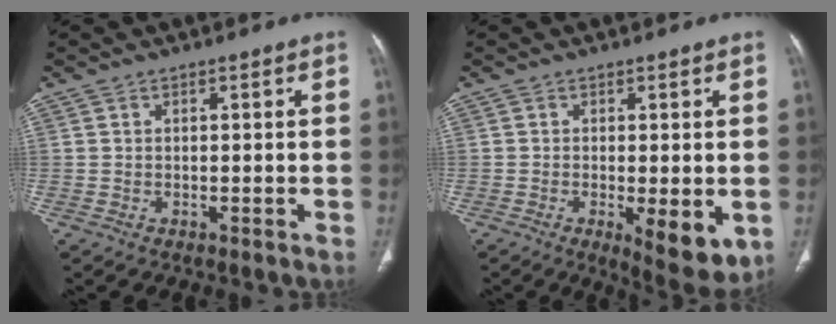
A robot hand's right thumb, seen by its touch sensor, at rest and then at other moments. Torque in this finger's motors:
{"motor_torque": [1.05, 1.30, -0.06, 0.09, 0.29]}